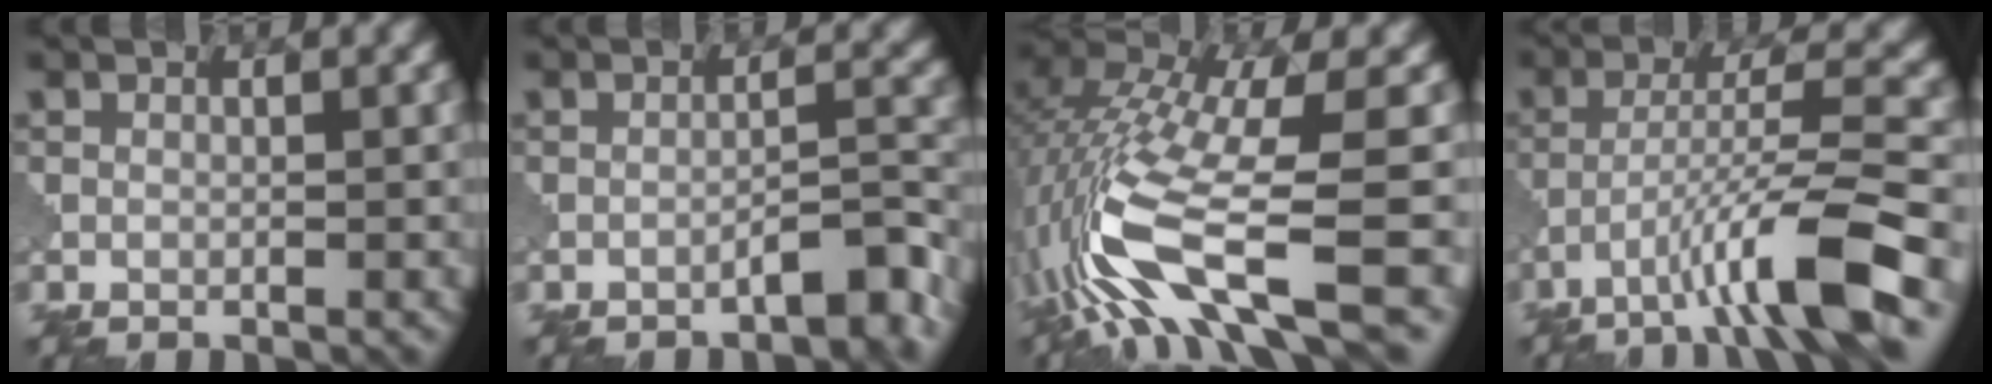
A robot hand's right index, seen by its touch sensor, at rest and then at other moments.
{"total": 3.0, "force": [-2.4, 0.4, 1.7], "torque": [-0.019, 0.015, -0.041]}
{"total": 13.3, "force": [-3.4, 4.3, 12.0], "torque": [-0.256, -0.002, -0.057]}
{"total": 8.0, "force": [-4.7, 0.6, 6.5], "torque": [-0.112, 0.014, -0.083]}